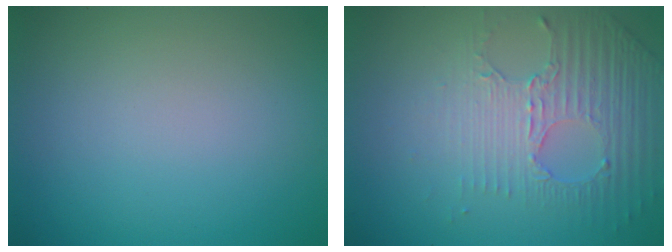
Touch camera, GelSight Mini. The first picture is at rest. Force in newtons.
{"total": 4.9, "press": 3.2, "slide": 3.7}